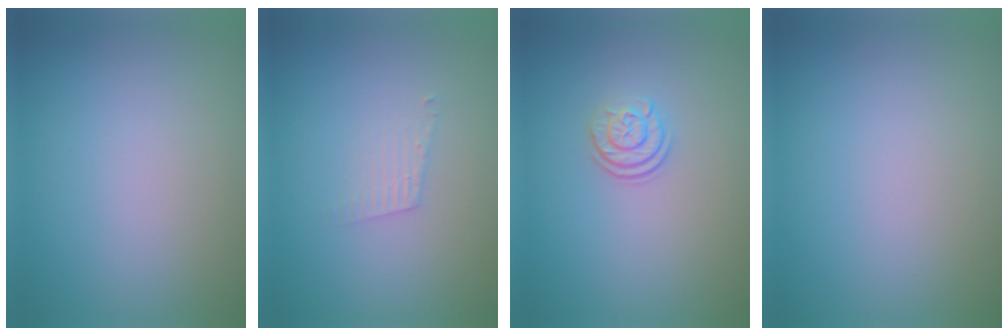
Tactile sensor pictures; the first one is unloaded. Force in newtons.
{"total": 1.3, "press": 1.3, "slide": 0.1}
{"total": 2.4, "press": 1.8, "slide": 1.5}
{"total": 0.0}